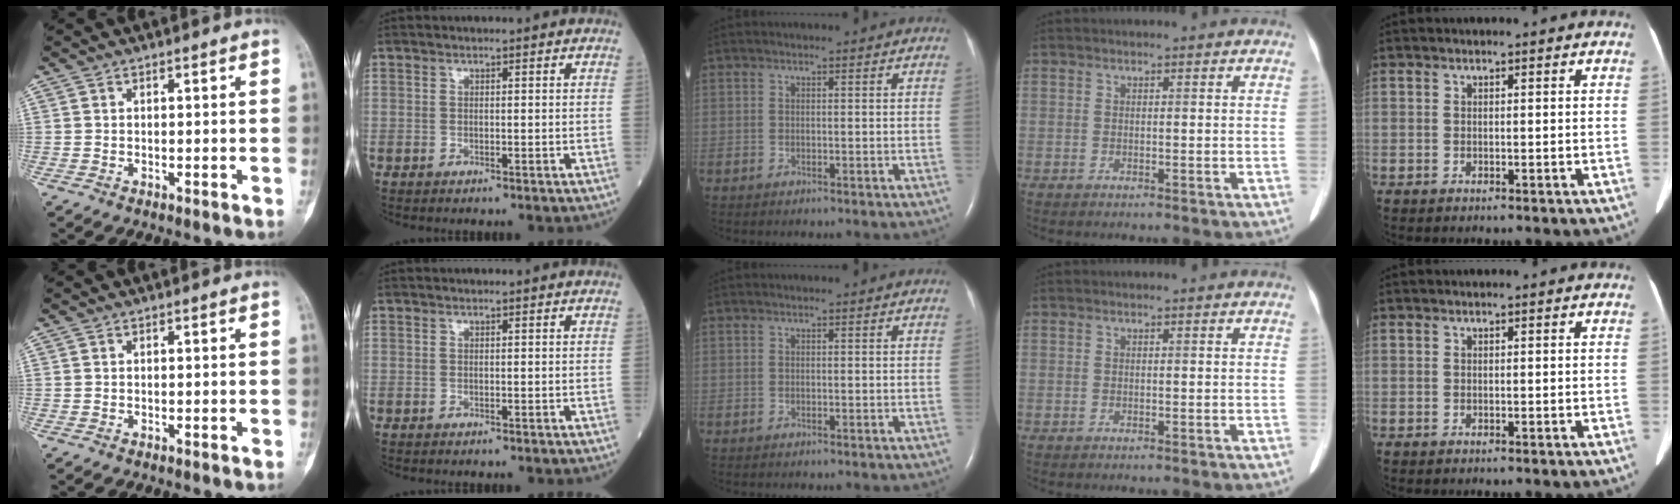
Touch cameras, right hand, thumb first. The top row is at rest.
{}